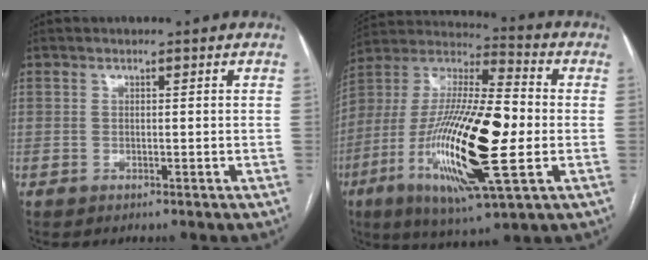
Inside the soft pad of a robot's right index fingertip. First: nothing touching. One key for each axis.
{"total": 25.2, "fx": -4.9, "fy": 5.3, "fz": 24.2, "tx": -0.492, "ty": -0.019, "tz": -0.090}